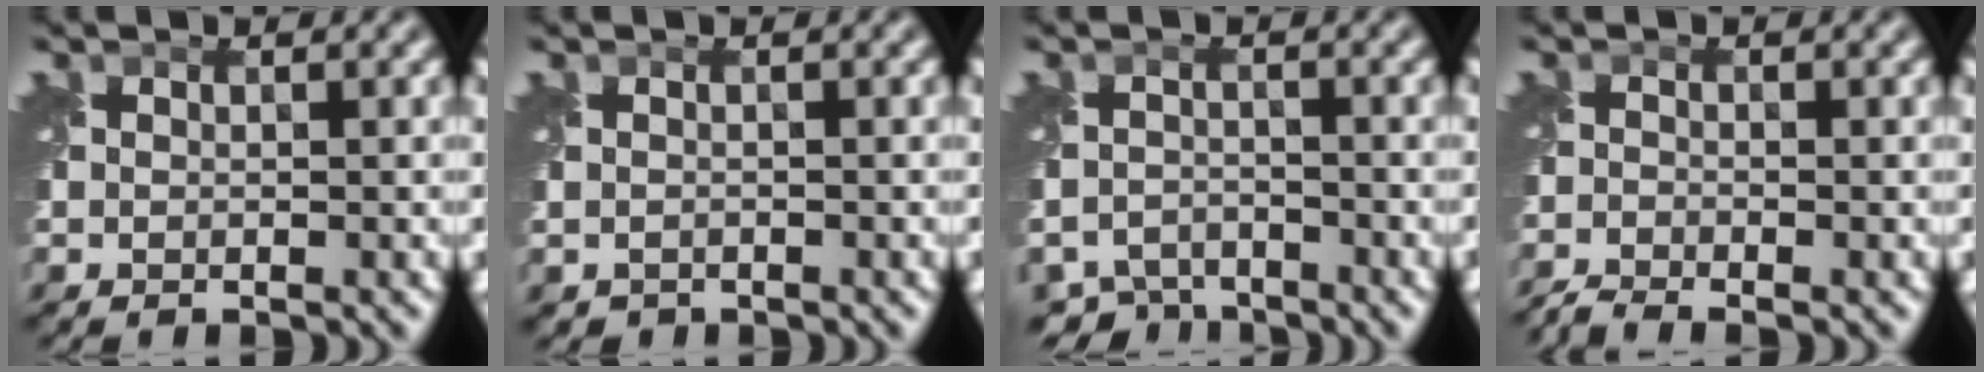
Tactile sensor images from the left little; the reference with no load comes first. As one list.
[{"total": 0.7, "force": [-0.6, 0.3, -0.1], "torque": [0.004, -0.008, -0.012]}, {"total": 3.9, "force": [-3.7, 1.3, 0.5], "torque": [-0.001, -0.012, -0.070]}, {"total": 2.5, "force": [-2.4, 0.2, 0.7], "torque": [-0.015, -0.011, -0.060]}]